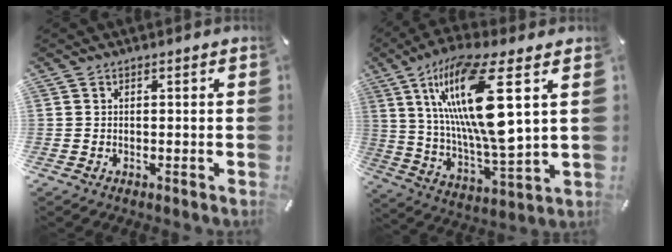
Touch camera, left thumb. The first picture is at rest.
{"total": 21.5, "force": [8.1, 5.5, 19.1], "torque": [-0.397, -0.043, 0.114]}